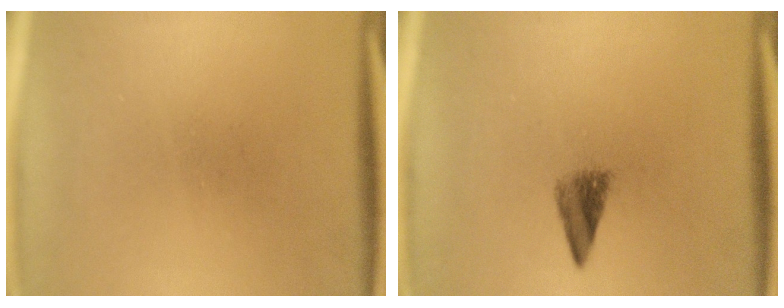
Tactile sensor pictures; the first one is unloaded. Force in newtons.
{"total": 2.9}